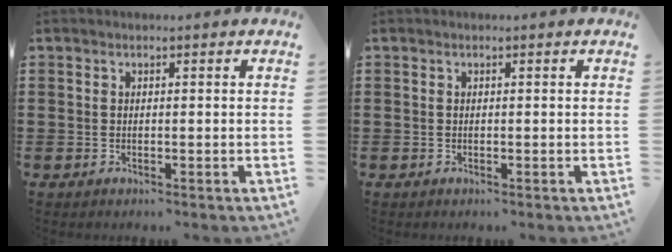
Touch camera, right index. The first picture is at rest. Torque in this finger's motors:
{"motor_torque": [0.06, 0.06, 0.00, 0.00]}